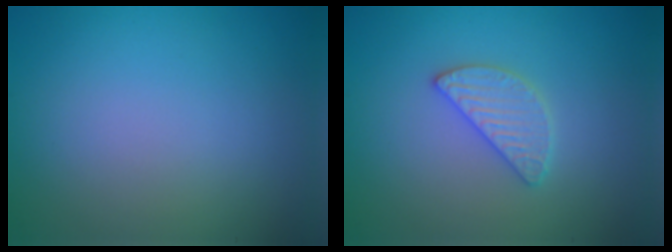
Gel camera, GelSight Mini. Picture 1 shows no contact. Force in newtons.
{"total": 2.6, "press": 2.6, "slide": 0.3}